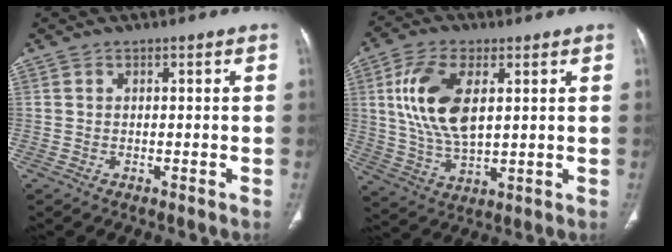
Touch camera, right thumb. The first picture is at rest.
{"total": 13.4, "force": [3.3, 6.9, 11.0], "torque": [-0.217, -0.011, 0.067]}